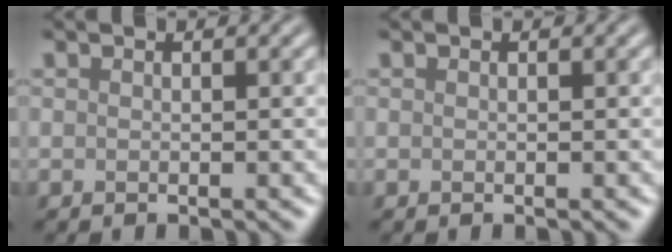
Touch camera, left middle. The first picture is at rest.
{"total": 0.0}